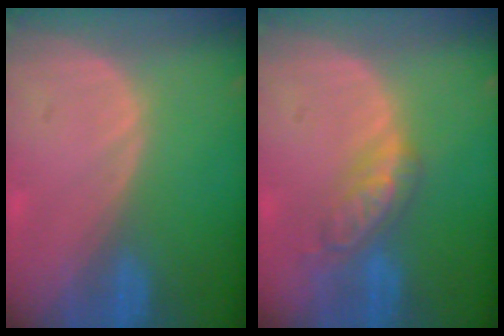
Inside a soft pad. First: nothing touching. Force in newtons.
{"total": 5.9, "press": 5.1, "slide": 2.9}